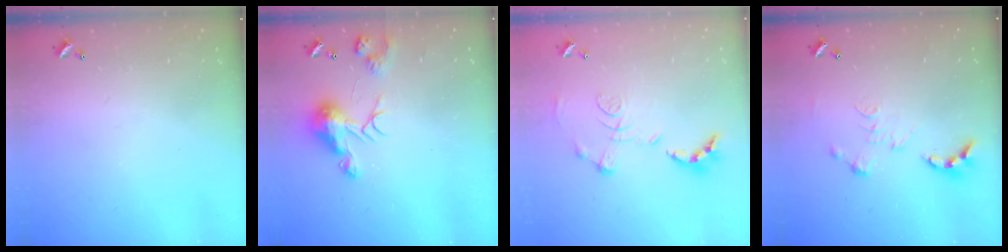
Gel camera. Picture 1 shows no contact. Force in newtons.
{"total": 8.7, "press": 8.6, "slide": 0.2}
{"total": 1.2, "press": 0.4, "slide": 1.1}
{"total": 0.0}